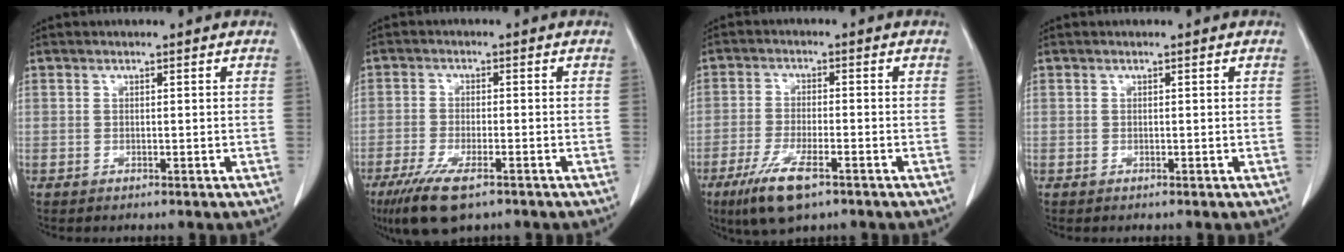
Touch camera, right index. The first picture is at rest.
{"total": 8.6, "force": [-5.6, 2.2, 6.2], "torque": [-0.112, -0.019, -0.091]}
{"total": 8.1, "force": [-4.8, 1.8, 6.3], "torque": [-0.125, -0.017, -0.080]}
{"total": 0.0}